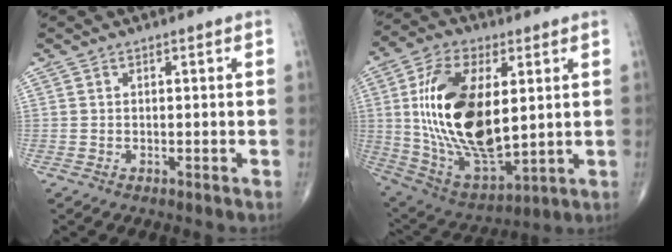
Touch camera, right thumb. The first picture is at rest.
{"total": 23.6, "force": [3.2, 12.0, 20.1], "torque": [-0.372, -0.022, 0.067]}